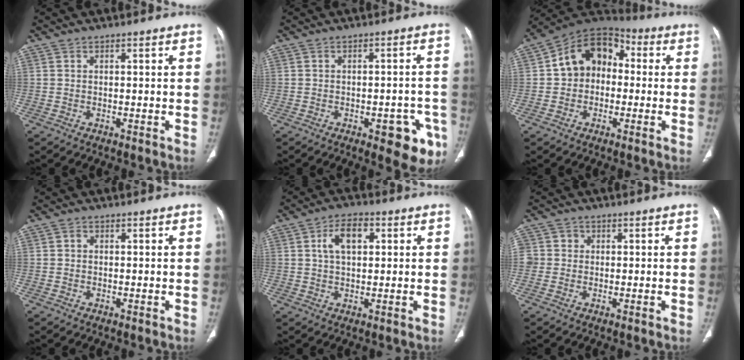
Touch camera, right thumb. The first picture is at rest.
{"total": 9.3, "force": [-4.1, 4.2, 7.2], "torque": [-0.056, 0.017, -0.044]}
{"total": 12.7, "force": [0.7, 9.9, 7.9], "torque": [-0.093, 0.042, -0.006]}
{"total": 0.8, "force": [0.1, 0.7, 0.3], "torque": [-0.001, 0.002, 0.000]}
{"total": 6.9, "force": [1.9, 4.0, 5.3], "torque": [-0.084, 0.007, 0.030]}
{"total": 3.0, "force": [0.2, 3.0, 0.4], "torque": [0.017, 0.006, 0.004]}